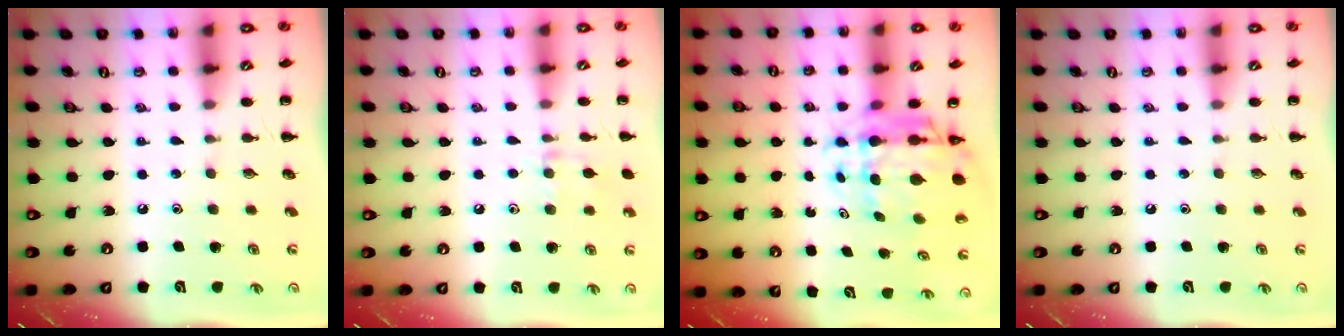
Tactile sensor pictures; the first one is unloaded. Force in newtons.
{"total": 7.8, "press": 7.5, "slide": 2.2}
{"total": 8.6, "press": 8.1, "slide": 2.8}
{"total": 0.0}